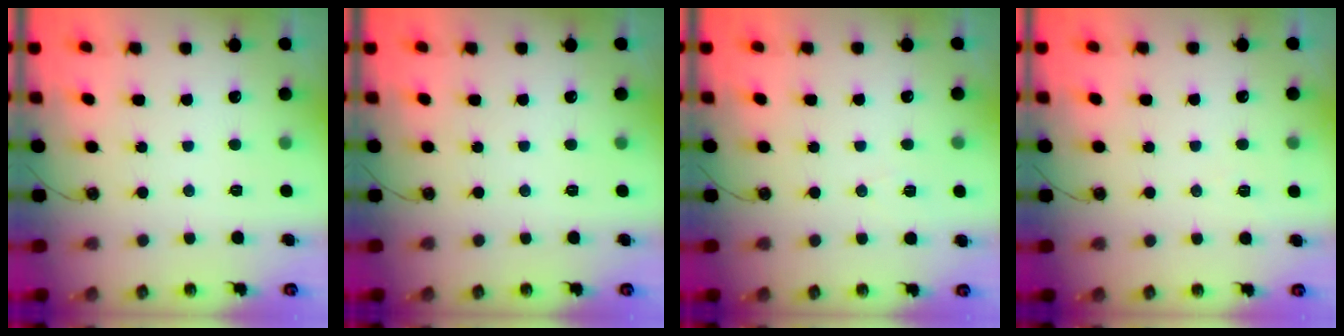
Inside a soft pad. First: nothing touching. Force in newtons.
{"total": 0.0}
{"total": 4.1, "press": 3.5, "slide": 2.1}
{"total": 5.5, "press": 3.4, "slide": 4.3}